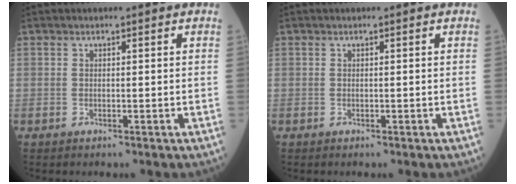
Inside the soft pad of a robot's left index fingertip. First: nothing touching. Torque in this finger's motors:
{"motor_torque": [0.00, 0.00, 0.00, 0.00]}